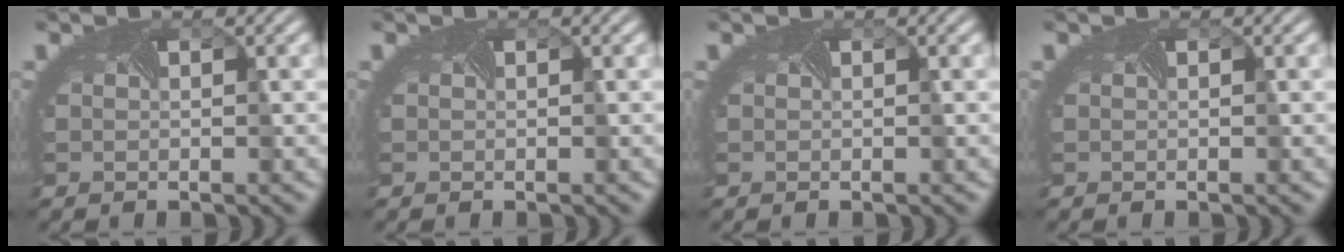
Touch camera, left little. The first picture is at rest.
{"total": 0.0}
{"total": 0.0}
{"total": 0.0}